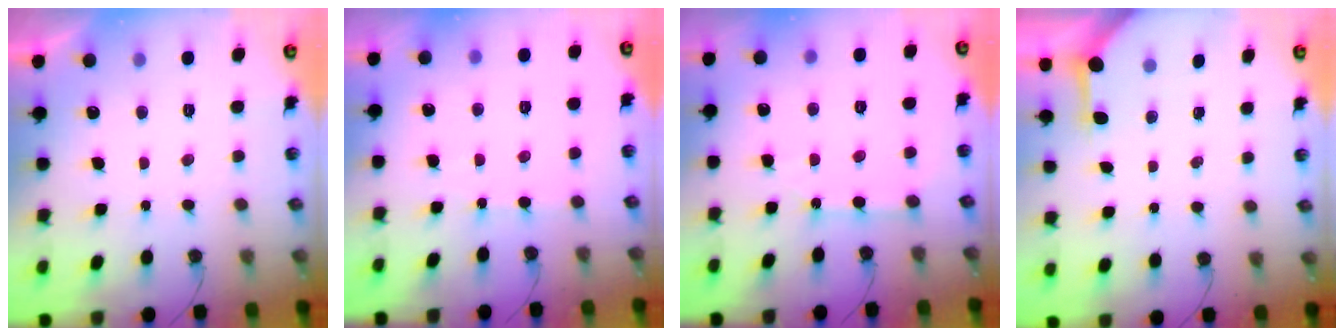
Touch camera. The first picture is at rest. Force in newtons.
{"total": 2.8, "press": 2.8, "slide": 0.3}
{"total": 3.2, "press": 3.2, "slide": 0.2}
{"total": 3.5, "press": 3.5, "slide": 0.5}